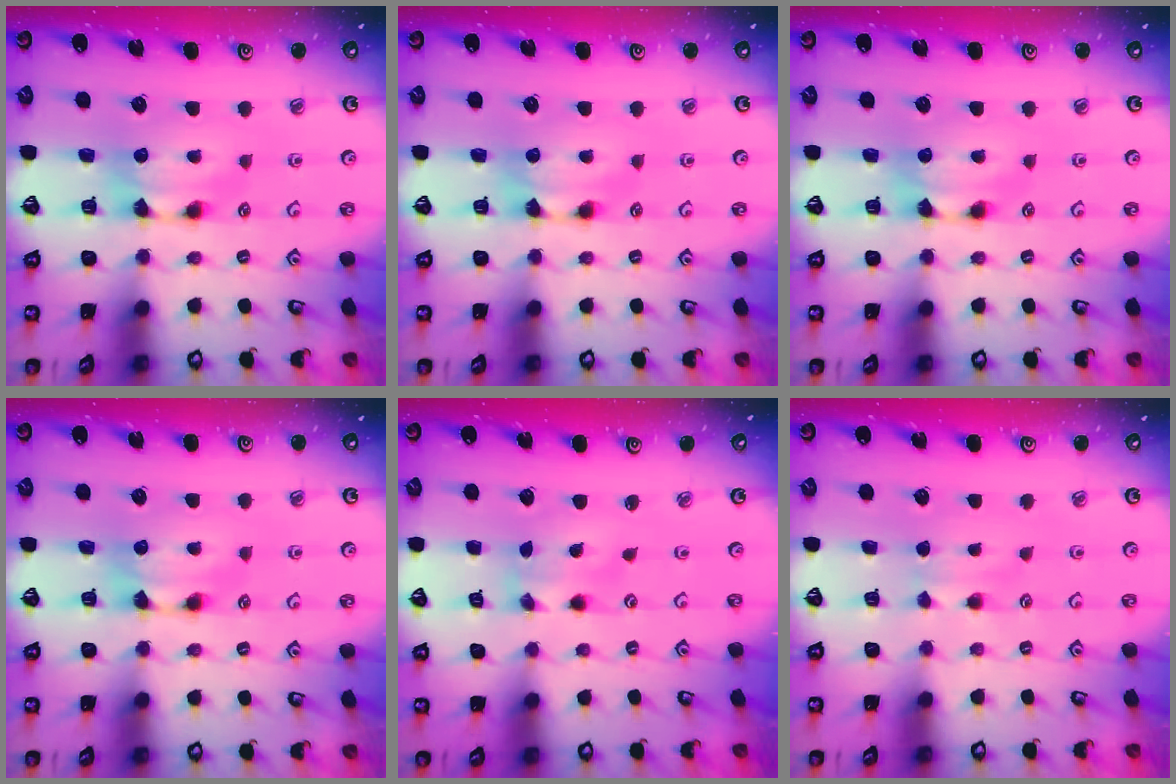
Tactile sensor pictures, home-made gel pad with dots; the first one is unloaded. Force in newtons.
{"total": 0.0}
{"total": 0.0}
{"total": 0.0}
{"total": 1.3, "press": 0.6, "slide": 1.2}
{"total": 2.1, "press": 2.0, "slide": 0.4}